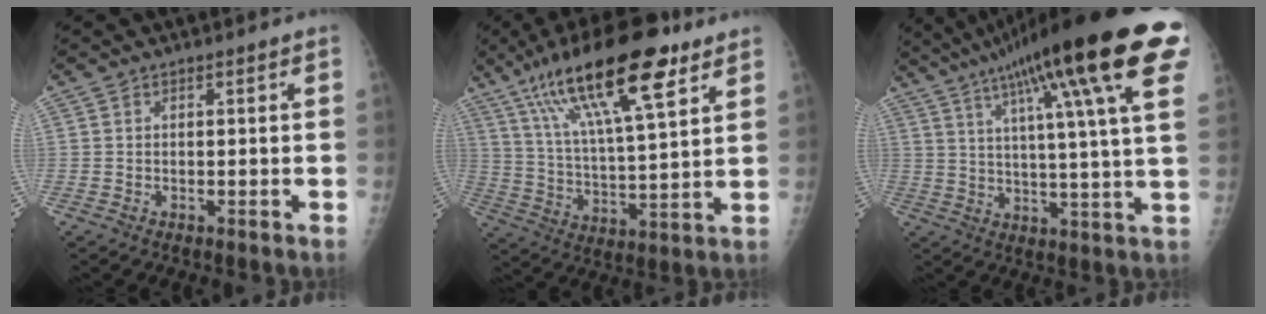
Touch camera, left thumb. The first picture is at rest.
{"total": 21.9, "force": [12.4, 5.9, 17.0], "torque": [-0.288, -0.024, 0.218]}
{"total": 26.5, "force": [13.2, 3.8, 22.7], "torque": [-0.331, 0.002, 0.184]}